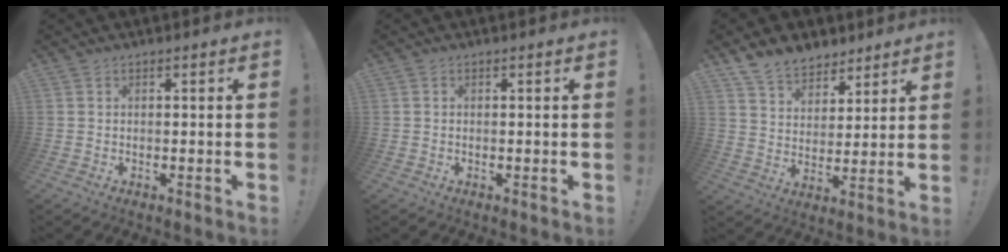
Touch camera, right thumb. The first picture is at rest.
{"total": 0.0}
{"total": 10.1, "force": [7.9, 5.8, 2.3], "torque": [-0.051, -0.055, 0.157]}